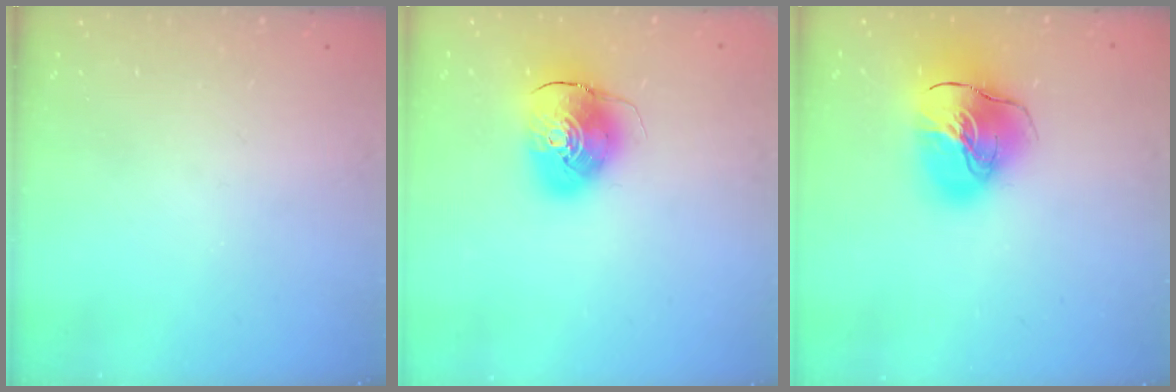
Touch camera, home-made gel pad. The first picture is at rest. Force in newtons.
{"total": 10.5, "press": 10.4, "slide": 1.8}
{"total": 18.1, "press": 17.9, "slide": 2.6}